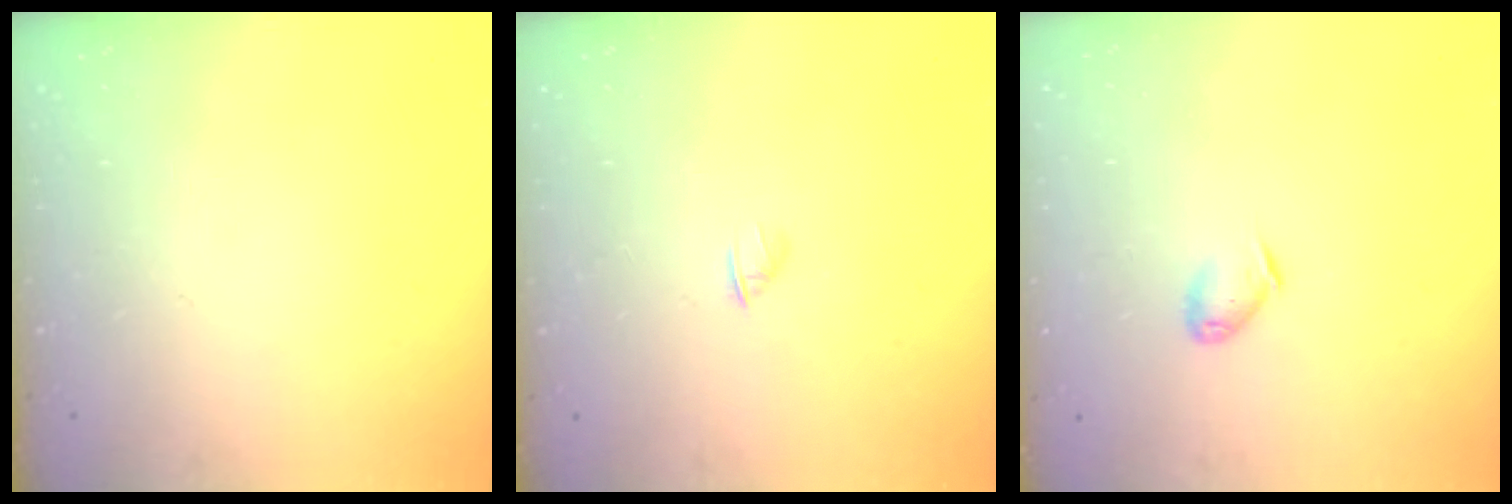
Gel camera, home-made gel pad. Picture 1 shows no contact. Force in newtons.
{"total": 1.6, "press": 1.5, "slide": 0.4}
{"total": 4.4, "press": 4.3, "slide": 0.9}